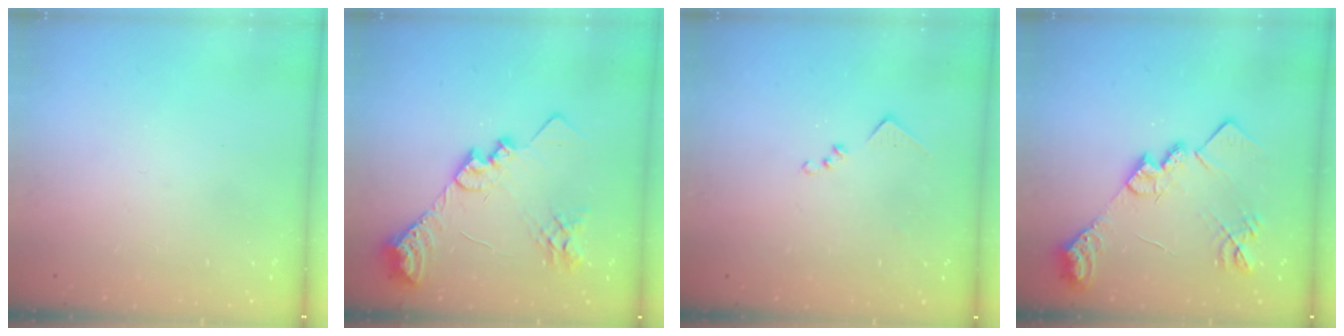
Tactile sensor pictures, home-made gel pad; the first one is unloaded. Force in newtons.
{"total": 22.6, "press": 22.4, "slide": 3.2}
{"total": 8.0, "press": 8.0, "slide": 0.5}
{"total": 17.2, "press": 17.1, "slide": 1.4}